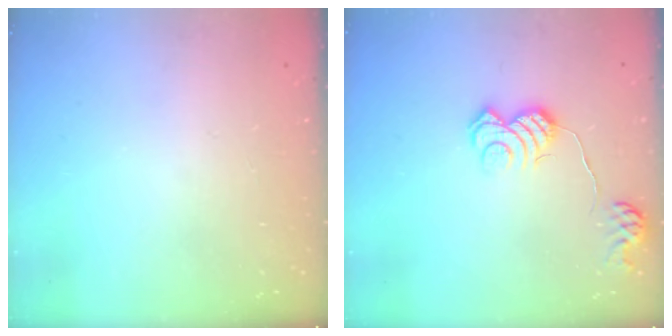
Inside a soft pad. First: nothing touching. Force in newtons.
{"total": 10.9, "press": 10.8, "slide": 0.8}